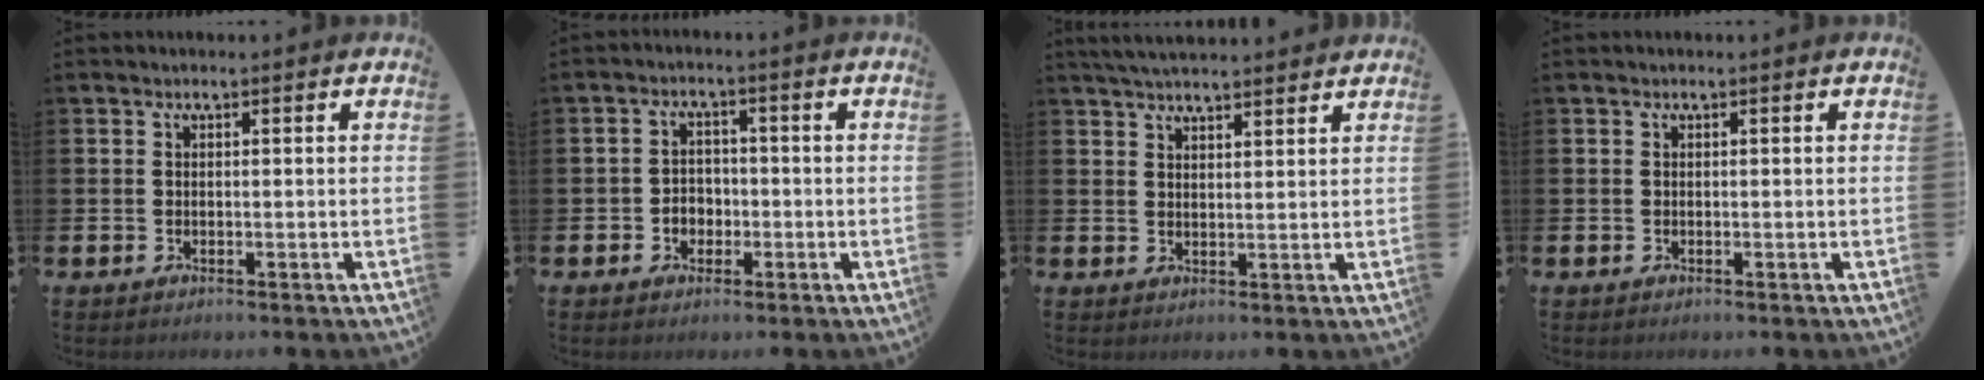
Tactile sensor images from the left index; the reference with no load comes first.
{"total": 2.8, "force": [-1.1, 2.4, 1.0], "torque": [-0.023, 0.006, -0.026]}
{"total": 3.9, "force": [3.8, 0.4, 0.7], "torque": [-0.016, -0.015, 0.068]}
{"total": 0.0}